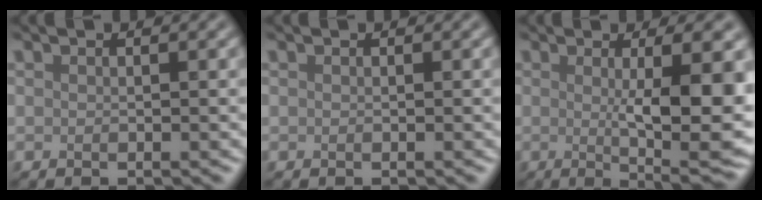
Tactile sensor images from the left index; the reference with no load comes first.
{"total": 0.0}
{"total": 9.3, "force": [0.0, 1.9, 9.1], "torque": [-0.114, -0.008, 0.003]}